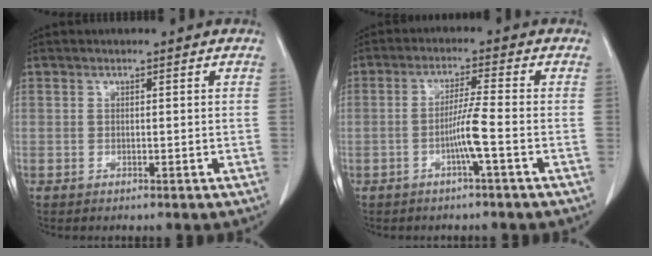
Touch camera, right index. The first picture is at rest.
{"total": 4.8, "force": [-1.6, -0.8, 4.4], "torque": [-0.086, 0.001, -0.031]}